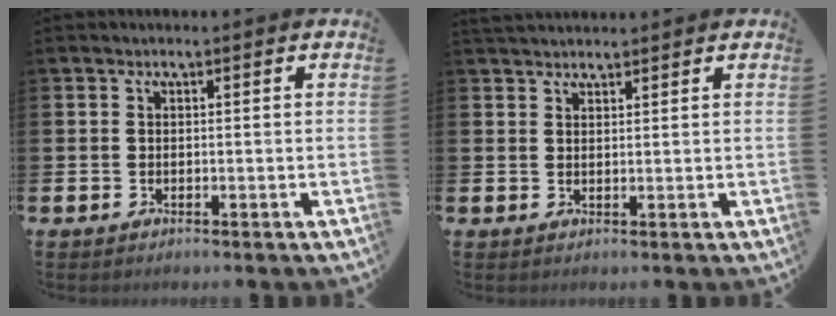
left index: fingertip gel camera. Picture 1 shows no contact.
{"total": 2.0, "force": [2.0, 0.5, 0.2], "torque": [-0.001, -0.006, 0.035]}